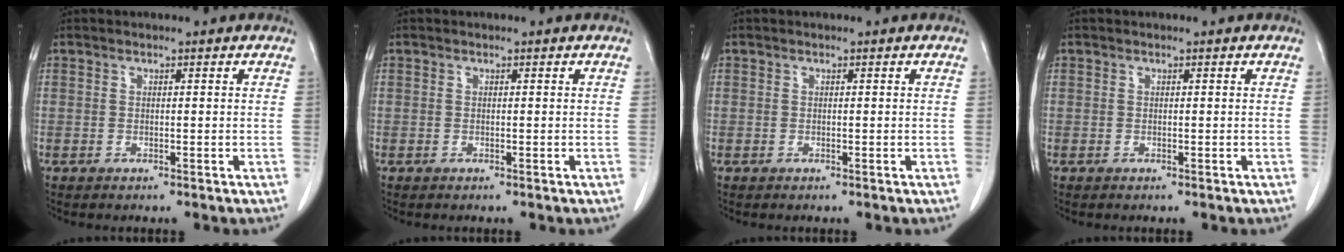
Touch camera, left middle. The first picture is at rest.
{"total": 0.0}
{"total": 0.0}
{"total": 0.0}